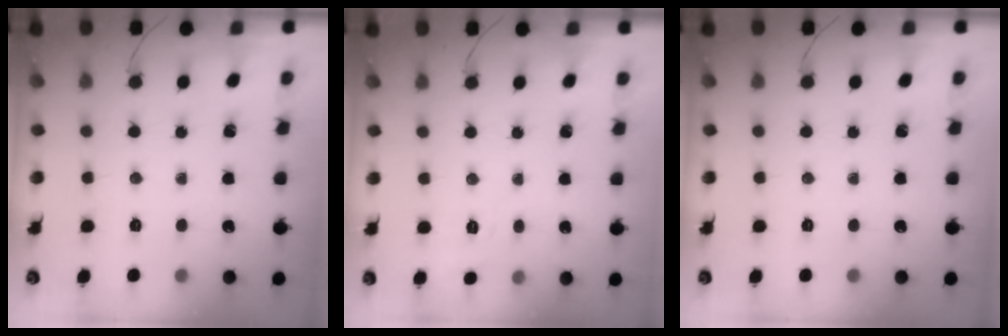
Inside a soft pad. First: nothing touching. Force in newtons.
{"total": 7.3, "press": 6.9, "slide": 2.3}
{"total": 0.0}